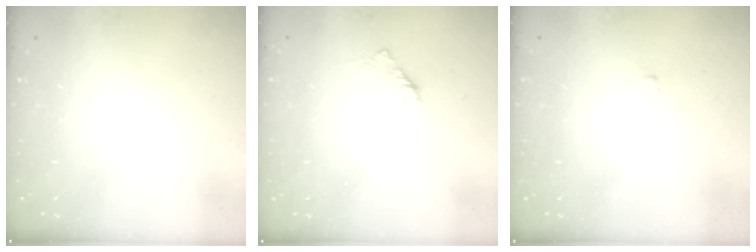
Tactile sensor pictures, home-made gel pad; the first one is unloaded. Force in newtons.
{"total": 1.6, "press": 1.4, "slide": 0.6}
{"total": 0.6, "press": 0.6, "slide": 0.2}